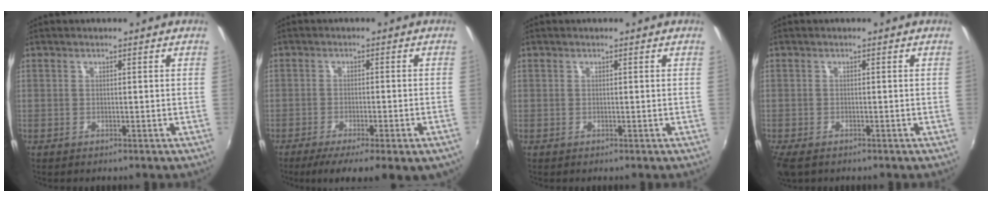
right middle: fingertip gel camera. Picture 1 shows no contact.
{"total": 11.7, "force": [-7.7, 2.3, 8.5], "torque": [-0.147, -0.044, -0.105]}
{"total": 0.0}
{"total": 4.2, "force": [-2.9, 1.8, 2.4], "torque": [-0.057, -0.018, -0.054]}